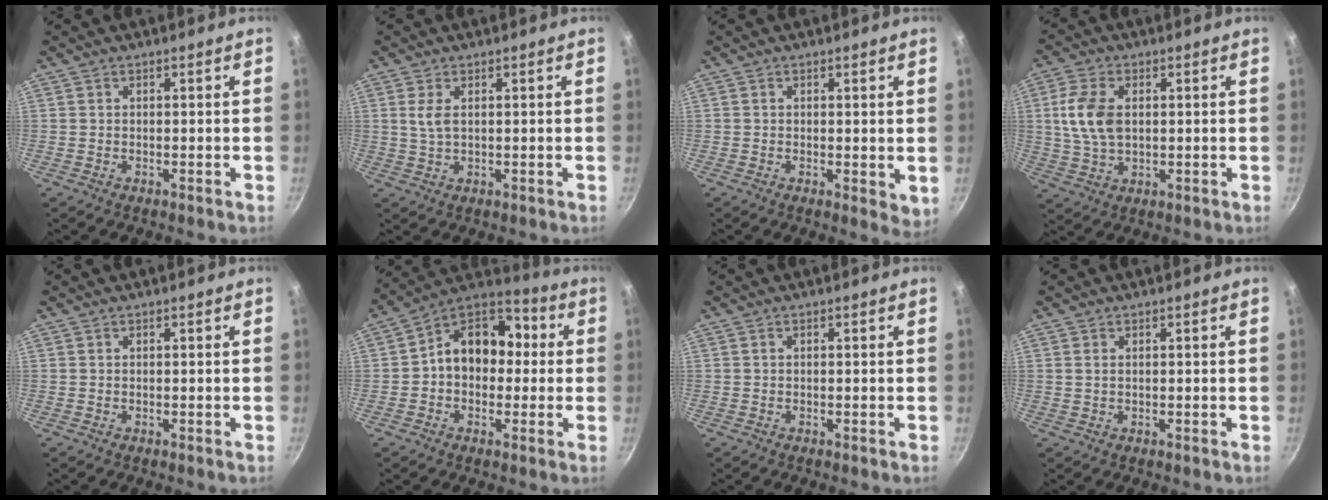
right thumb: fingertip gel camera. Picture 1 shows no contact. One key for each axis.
{"total": 3.2, "fx": 0.8, "fy": 1.6, "fz": 2.6, "tx": -0.051, "ty": -0.005, "tz": 0.018}
{"total": 3.4, "fx": 0.4, "fy": 1.6, "fz": 3.0, "tx": -0.037, "ty": -0.008, "tz": 0.007}
{"total": 9.1, "fx": 1.4, "fy": 5.6, "fz": 7.1, "tx": -0.136, "ty": -0.001, "tz": 0.026}
{"total": 0.0}
{"total": 14.3, "fx": 0.6, "fy": 10.9, "fz": 9.3, "tx": -0.092, "ty": 0.046, "tz": -0.014}
{"total": 0.0}
{"total": 0.9, "fx": 0.2, "fy": 0.6, "fz": 0.5, "tx": -0.008, "ty": 0.002, "tz": 0.004}